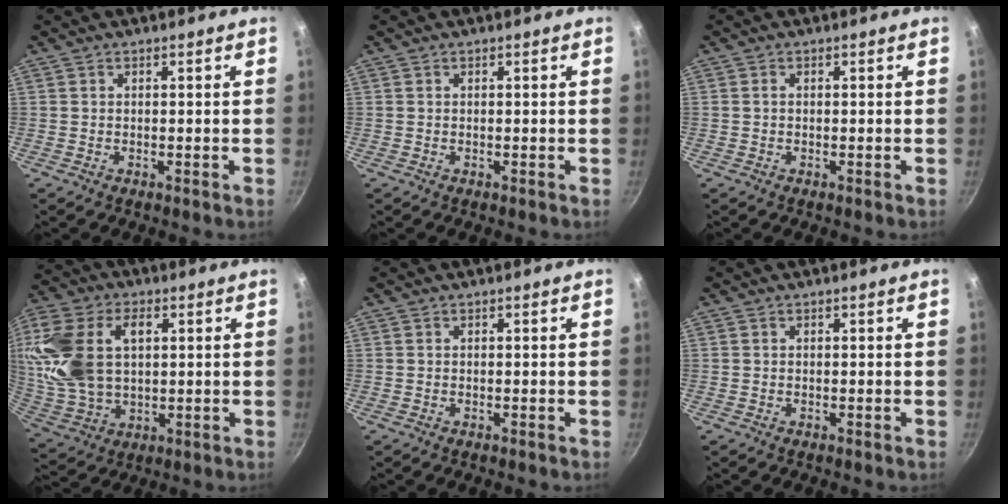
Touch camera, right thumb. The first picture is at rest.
{"total": 0.0}
{"total": 0.5, "force": [0.0, 0.4, 0.4], "torque": [-0.006, 0.004, -0.001]}
{"total": 18.7, "force": [4.0, 12.1, 13.7], "torque": [-0.276, -0.001, 0.082]}
{"total": 0.0}
{"total": 0.0}